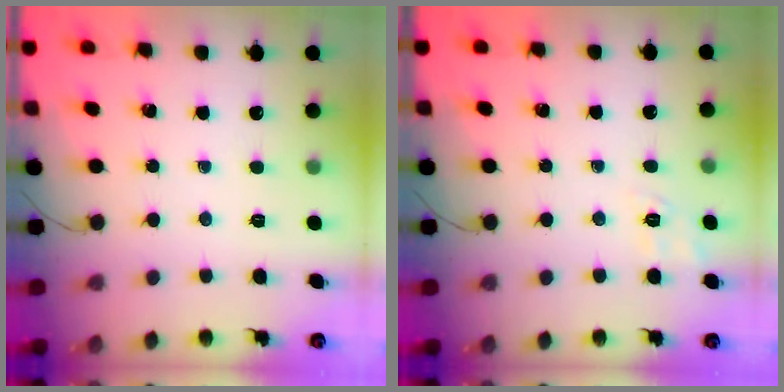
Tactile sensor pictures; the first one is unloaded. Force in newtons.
{"total": 4.8, "press": 4.3, "slide": 2.2}